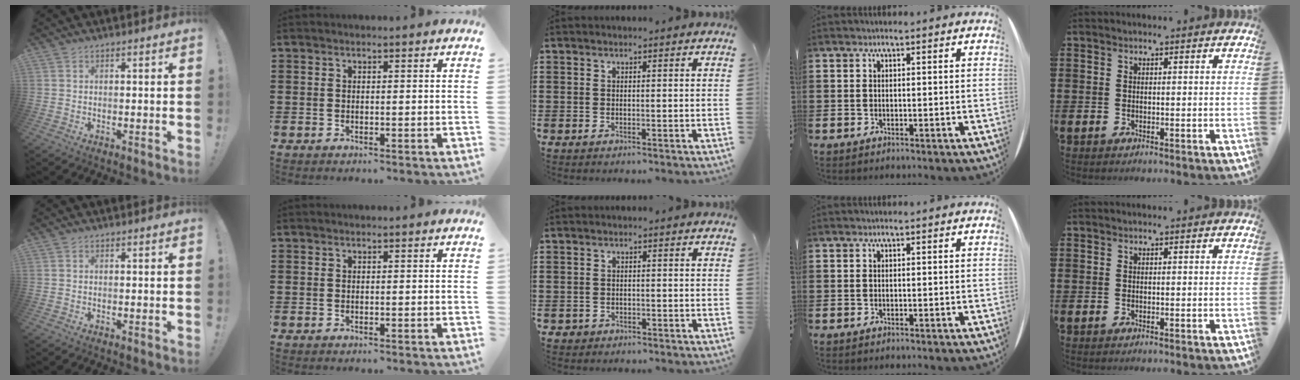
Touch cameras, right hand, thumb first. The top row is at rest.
{"middle": {"total": 0.9, "force": [-0.7, 0.5, 0.0], "torque": [-0.002, 0.002, -0.017]}}